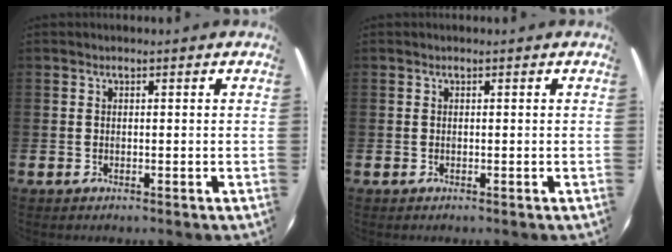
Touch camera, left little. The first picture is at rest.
{"total": 0.0}